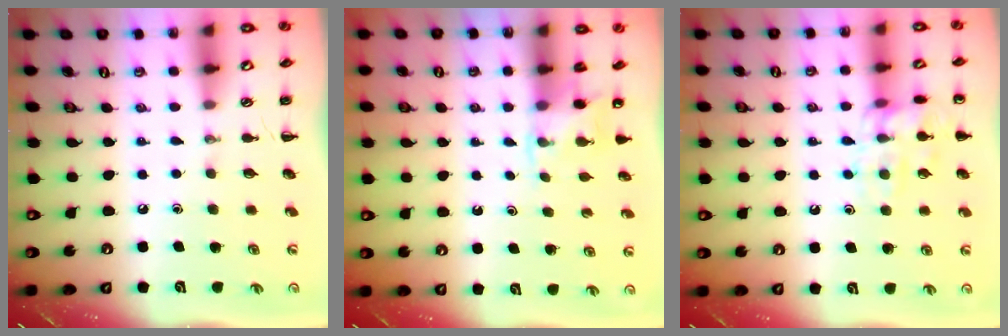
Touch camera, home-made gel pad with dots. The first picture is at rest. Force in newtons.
{"total": 3.6, "press": 3.4, "slide": 1.2}
{"total": 11.5, "press": 11.4, "slide": 0.6}